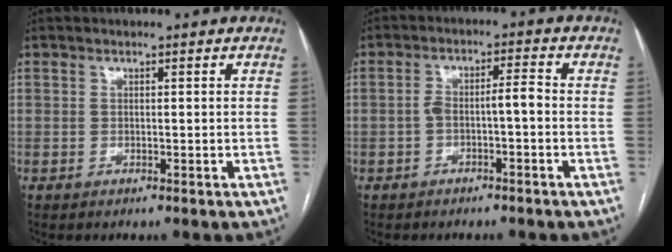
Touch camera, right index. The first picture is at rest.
{"total": 3.9, "force": [-1.1, 0.7, 3.6], "torque": [-0.067, 0.020, -0.014]}